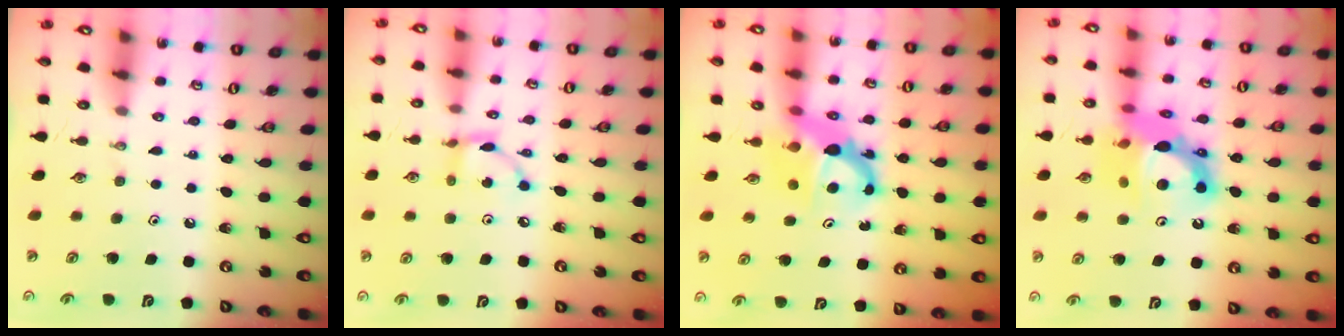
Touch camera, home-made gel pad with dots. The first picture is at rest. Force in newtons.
{"total": 6.4, "press": 6.4, "slide": 0.2}
{"total": 6.9, "press": 6.9, "slide": 0.5}
{"total": 16.2, "press": 16.1, "slide": 1.6}